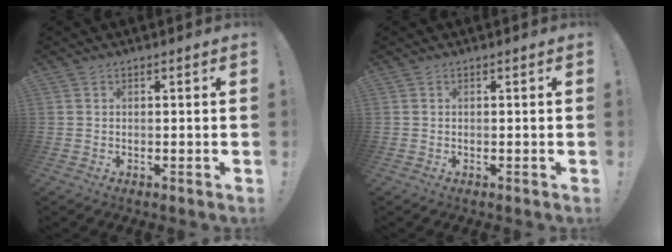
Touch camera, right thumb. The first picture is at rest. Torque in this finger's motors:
{"motor_torque": [0.00, 0.00, -0.01, 0.08, 0.01]}